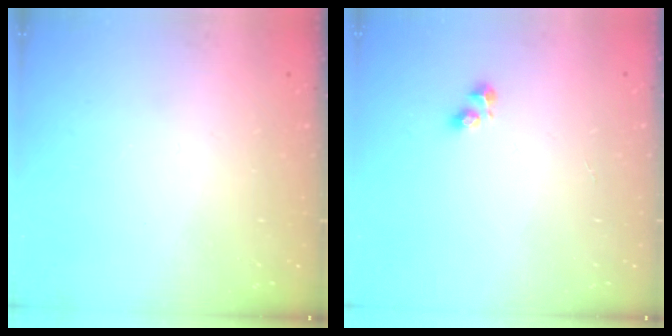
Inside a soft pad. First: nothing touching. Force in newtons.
{"total": 2.6, "press": 2.6, "slide": 0.2}